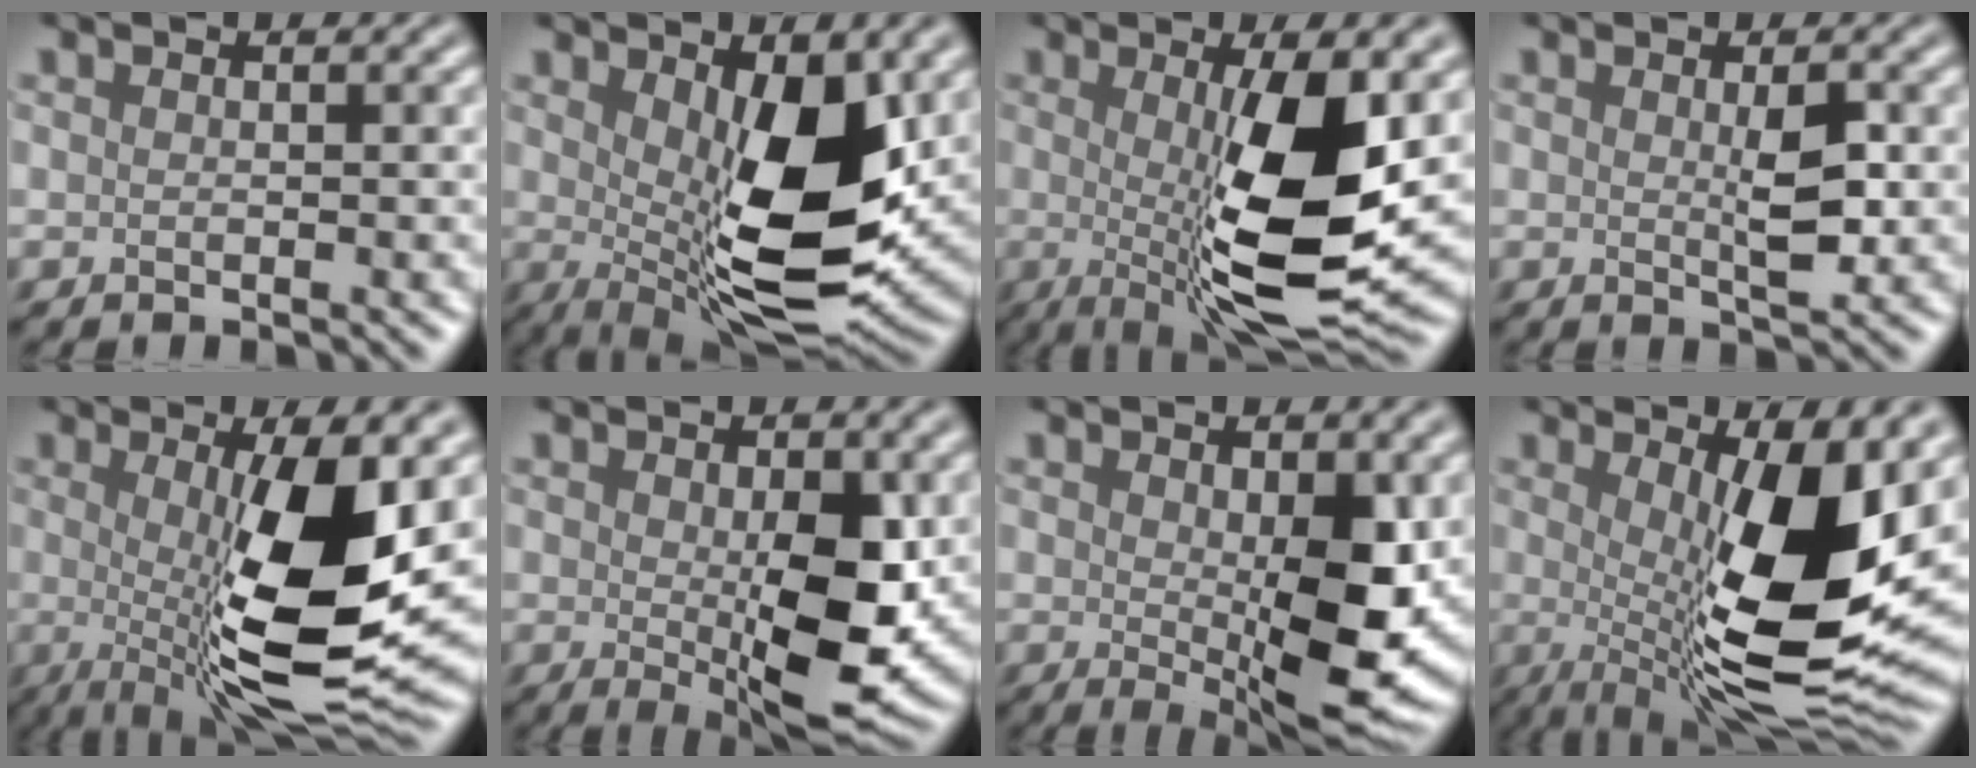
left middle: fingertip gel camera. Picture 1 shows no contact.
{"total": 10.8, "force": [1.3, 4.1, 9.9], "torque": [-0.141, -0.019, 0.029]}
{"total": 10.9, "force": [-0.4, 2.6, 10.6], "torque": [-0.166, -0.020, 0.003]}
{"total": 2.4, "force": [0.2, 0.4, 2.3], "torque": [-0.045, -0.006, 0.008]}
{"total": 12.2, "force": [-0.5, 3.1, 11.8], "torque": [-0.182, -0.018, -0.003]}
{"total": 7.3, "force": [-0.3, 2.2, 6.9], "torque": [-0.110, -0.016, 0.008]}
{"total": 8.1, "force": [-0.1, 2.5, 7.7], "torque": [-0.121, -0.018, 0.010]}
{"total": 13.4, "force": [0.3, 3.9, 12.8], "torque": [-0.179, -0.019, 0.006]}